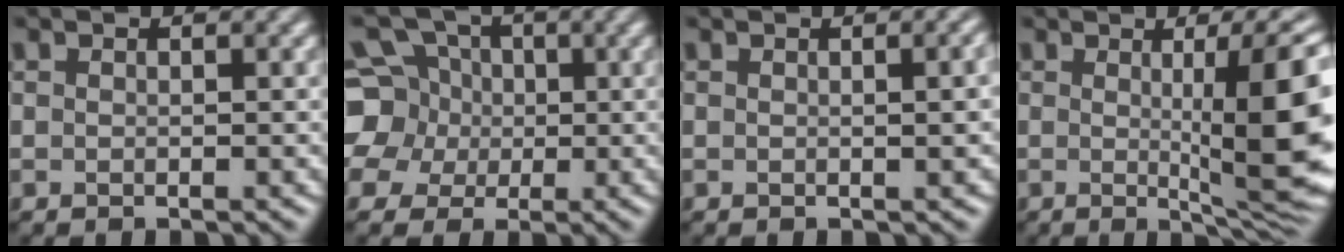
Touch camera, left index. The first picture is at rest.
{"total": 10.6, "force": [1.8, 9.6, 4.4], "torque": [-0.116, 0.036, 0.007]}
{"total": 2.7, "force": [0.2, 0.9, 2.5], "torque": [-0.016, 0.008, 0.001]}
{"total": 12.1, "force": [0.4, 2.9, 11.8], "torque": [-0.134, -0.004, 0.014]}